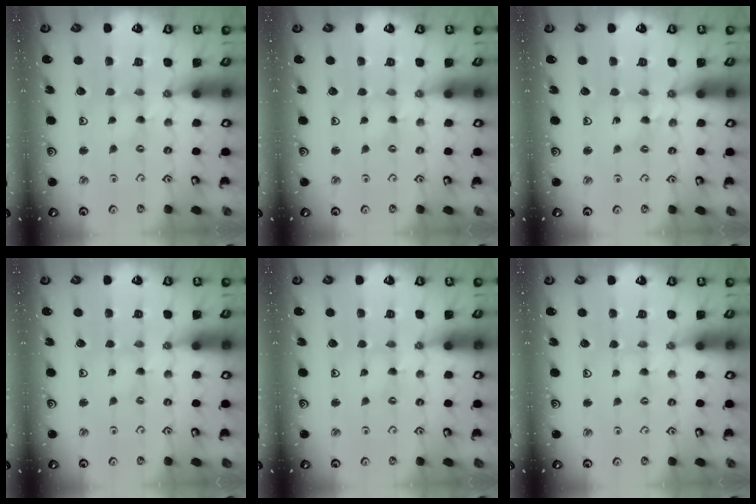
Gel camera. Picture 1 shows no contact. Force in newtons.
{"total": 0.0}
{"total": 2.9, "press": 2.8, "slide": 0.2}
{"total": 0.0}
{"total": 0.0}
{"total": 1.5, "press": 1.5, "slide": 0.3}